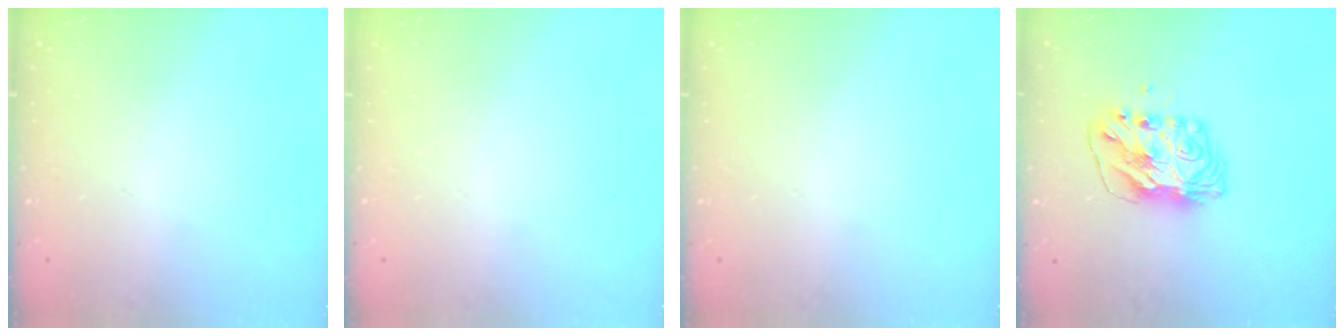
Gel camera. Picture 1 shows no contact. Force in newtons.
{"total": 0.0}
{"total": 0.0}
{"total": 8.4, "press": 8.4, "slide": 0.8}